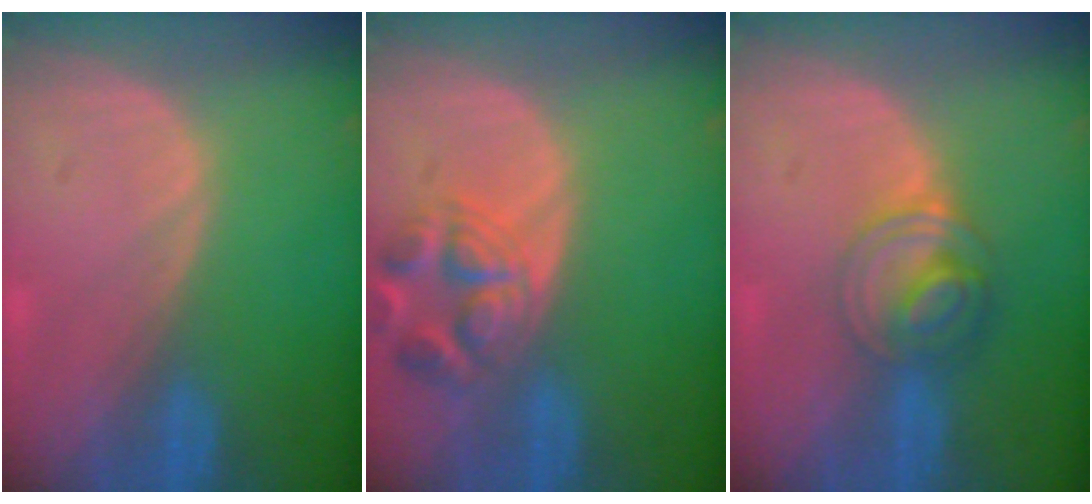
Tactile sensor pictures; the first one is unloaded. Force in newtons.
{"total": 6.5, "press": 6.2, "slide": 2.1}
{"total": 6.2, "press": 5.3, "slide": 3.1}